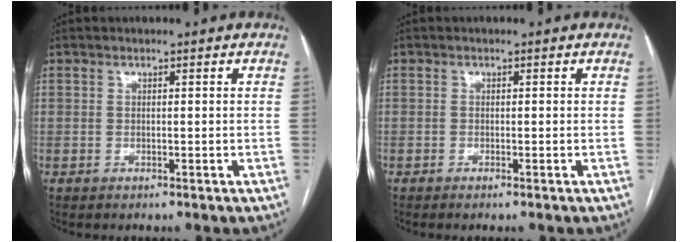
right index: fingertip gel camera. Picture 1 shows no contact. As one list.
[{"total": 0.6, "force": [-0.4, -0.1, 0.5], "torque": [-0.009, 0.000, -0.009]}]